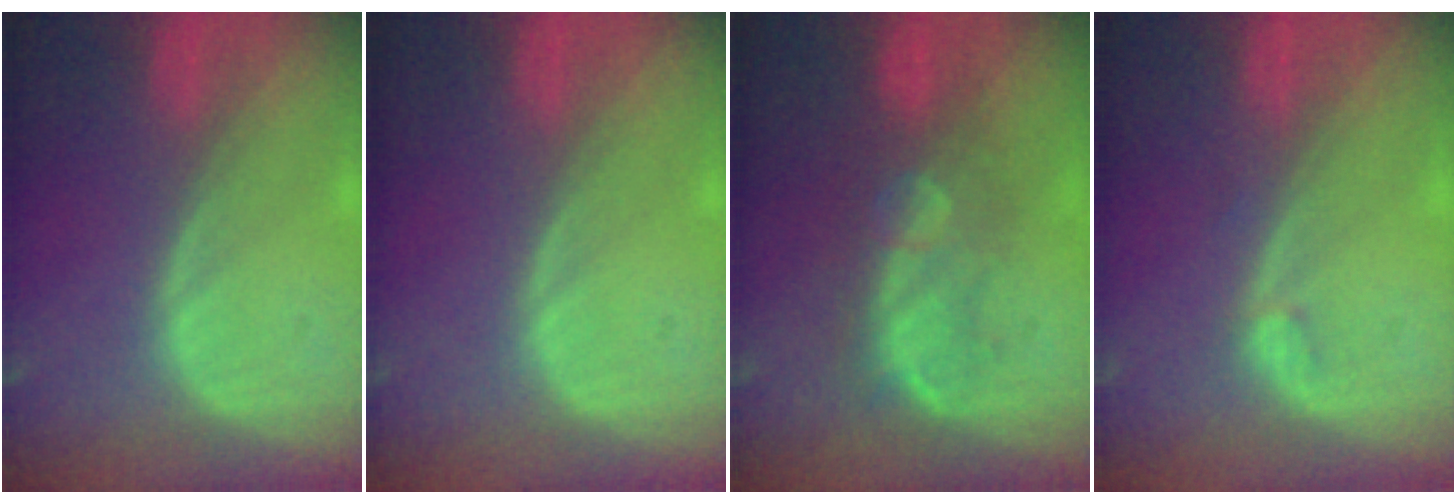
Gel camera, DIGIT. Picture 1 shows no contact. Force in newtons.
{"total": 0.0}
{"total": 7.6, "press": 7.3, "slide": 2.1}
{"total": 0.8, "press": 0.7, "slide": 0.1}